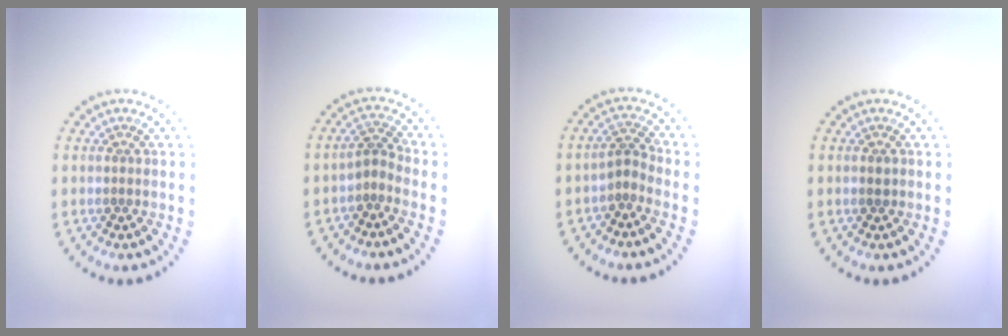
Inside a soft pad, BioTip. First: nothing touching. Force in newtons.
{"total": 2.0, "press": 1.3, "slide": 1.5}
{"total": 1.8, "press": 1.2, "slide": 1.4}
{"total": 0.8, "press": 0.7, "slide": 0.2}